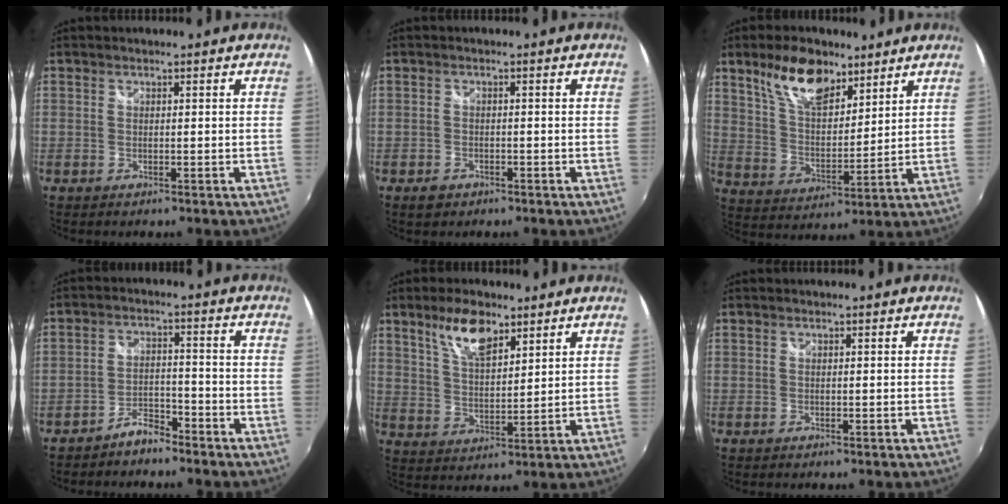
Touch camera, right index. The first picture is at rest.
{"total": 2.6, "force": [-1.6, 1.8, 0.9], "torque": [-0.023, -0.002, -0.026]}
{"total": 13.0, "force": [8.6, 6.2, 7.5], "torque": [-0.132, 0.008, 0.160]}
{"total": 4.4, "force": [-3.8, 1.7, 1.2], "torque": [-0.036, 0.011, -0.065]}
{"total": 8.9, "force": [5.7, 3.5, 5.8], "torque": [-0.107, 0.011, 0.110]}
{"total": 0.0}